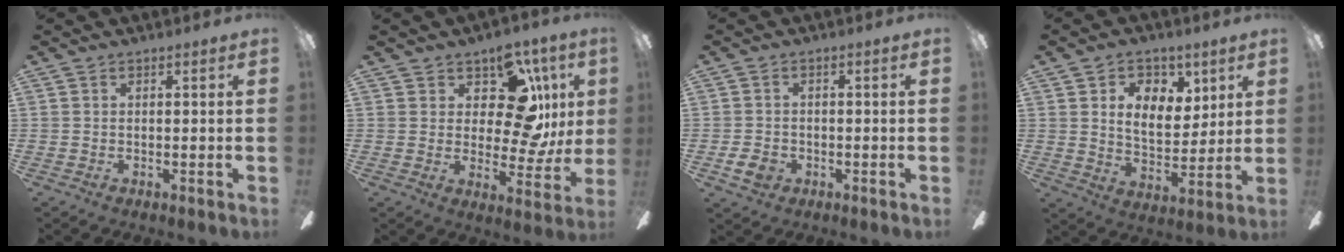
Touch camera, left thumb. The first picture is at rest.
{"total": 14.4, "force": [6.9, 7.5, 10.1], "torque": [-0.157, -0.040, 0.127]}
{"total": 4.0, "force": [-1.6, 3.0, 2.0], "torque": [-0.044, 0.006, -0.030]}
{"total": 10.1, "force": [4.5, 6.9, 5.8], "torque": [-0.087, -0.011, 0.079]}